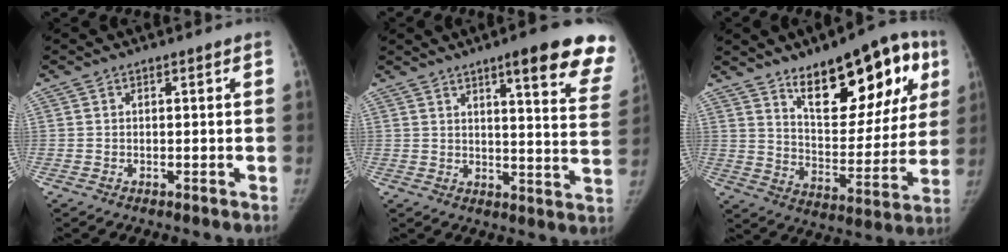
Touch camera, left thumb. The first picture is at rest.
{"total": 17.6, "force": [11.7, 2.9, 12.8], "torque": [-0.130, -0.050, 0.135]}
{"total": 22.4, "force": [11.4, 10.0, 16.6], "torque": [-0.173, -0.043, 0.174]}